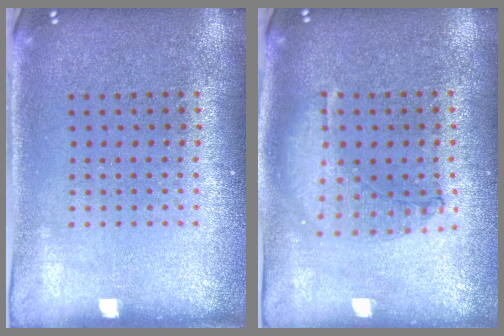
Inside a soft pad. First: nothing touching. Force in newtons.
{"total": 1.0, "press": 0.9, "slide": 0.3}